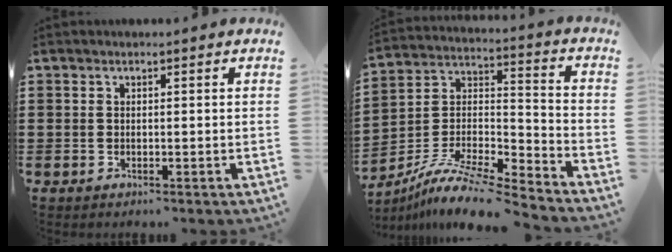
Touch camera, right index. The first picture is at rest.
{"total": 10.3, "force": [-9.0, 1.2, 5.0], "torque": [-0.105, 0.006, -0.183]}